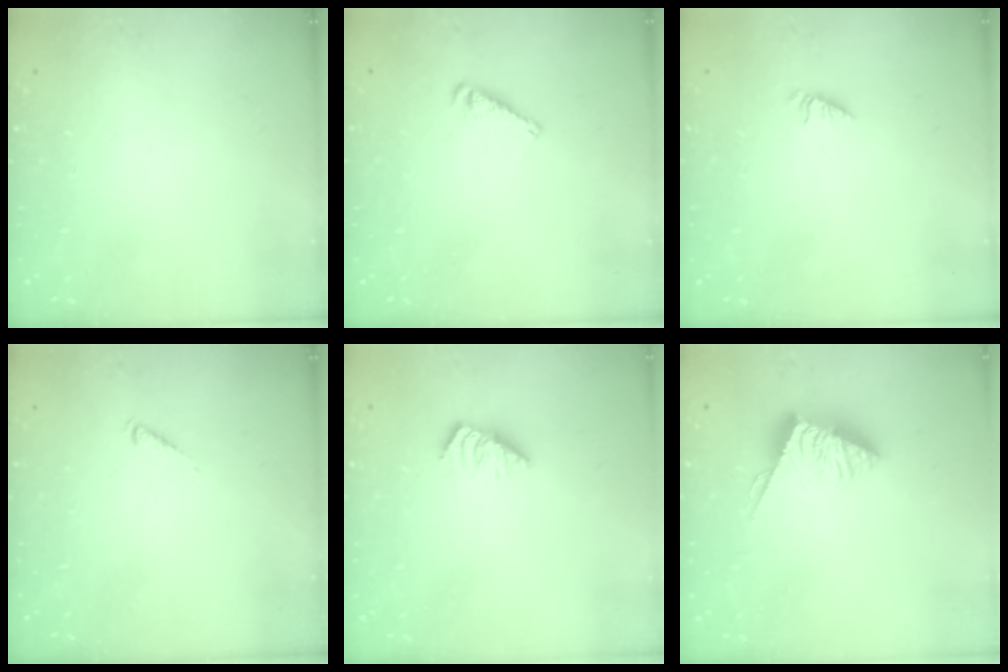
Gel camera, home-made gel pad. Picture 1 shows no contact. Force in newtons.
{"total": 4.9, "press": 4.9, "slide": 0.7}
{"total": 0.0}
{"total": 0.0}
{"total": 2.6, "press": 2.5, "slide": 0.4}
{"total": 5.3, "press": 5.3, "slide": 0.8}